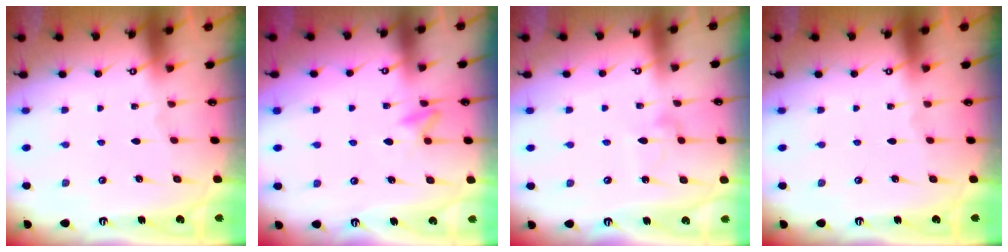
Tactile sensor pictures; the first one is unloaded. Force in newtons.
{"total": 6.7, "press": 6.6, "slide": 1.2}
{"total": 5.7, "press": 5.7, "slide": 0.4}
{"total": 0.0}